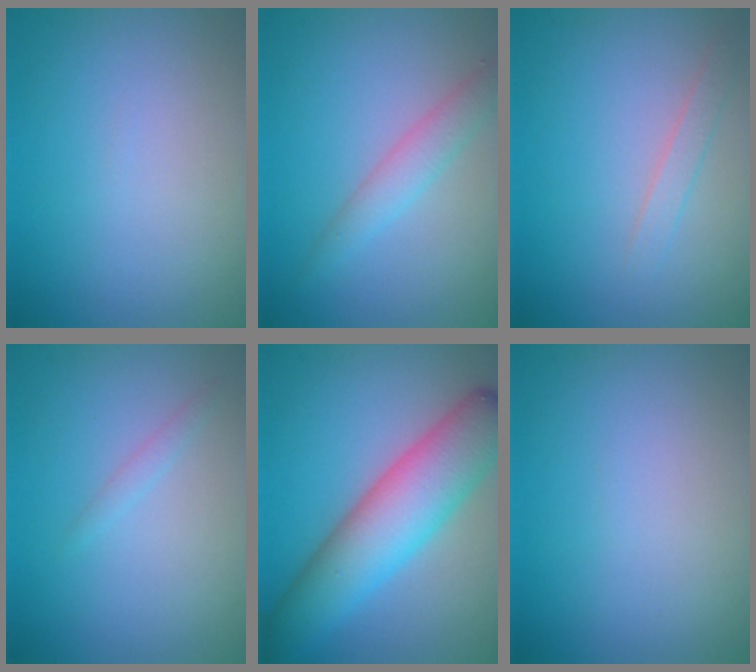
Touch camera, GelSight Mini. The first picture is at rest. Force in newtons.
{"total": 2.7, "press": 2.7, "slide": 0.2}
{"total": 1.4, "press": 1.4, "slide": 0.0}
{"total": 0.8, "press": 0.8, "slide": 0.1}
{"total": 8.7, "press": 8.7, "slide": 0.3}
{"total": 0.0}